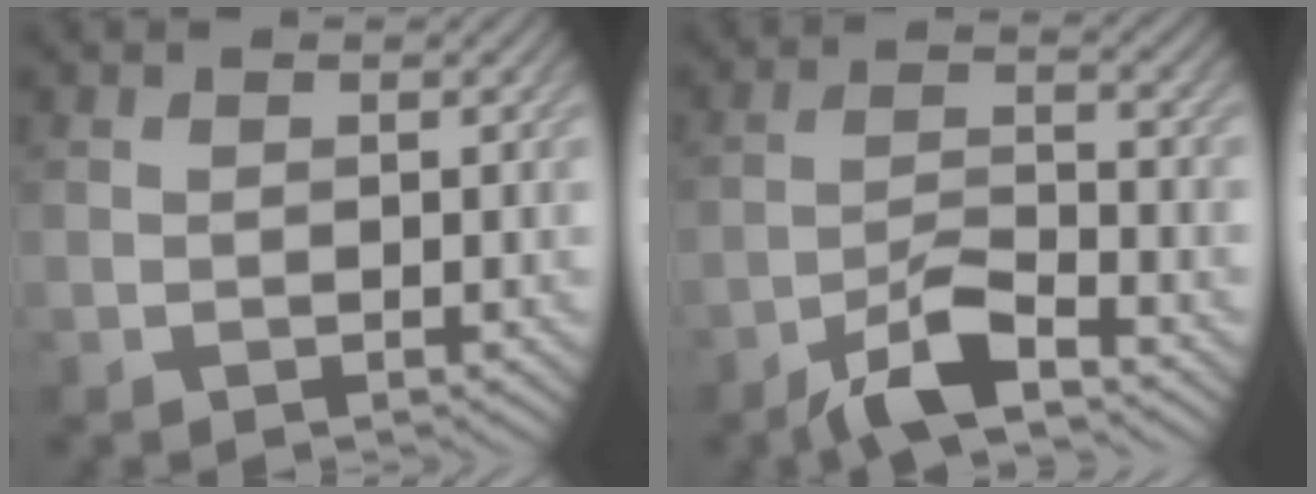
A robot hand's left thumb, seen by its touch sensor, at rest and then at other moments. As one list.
[{"total": 6.5, "force": [-4.7, 1.4, 4.2], "torque": [-0.082, 0.003, -0.094]}]